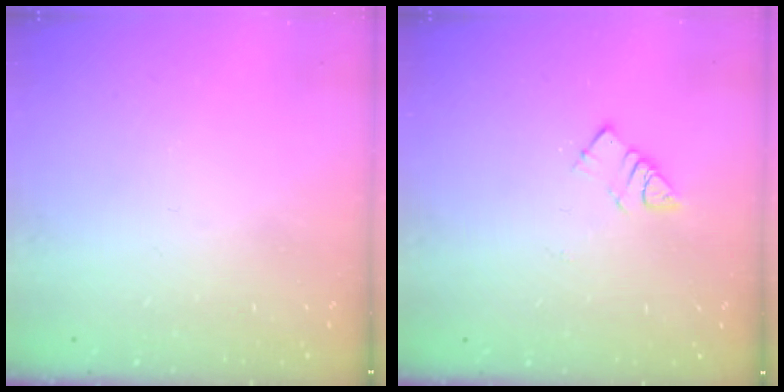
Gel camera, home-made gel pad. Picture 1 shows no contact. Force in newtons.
{"total": 4.6, "press": 4.6, "slide": 0.2}